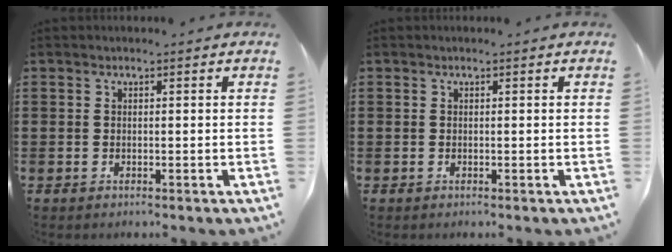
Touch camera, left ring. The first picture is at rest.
{"total": 0.0}